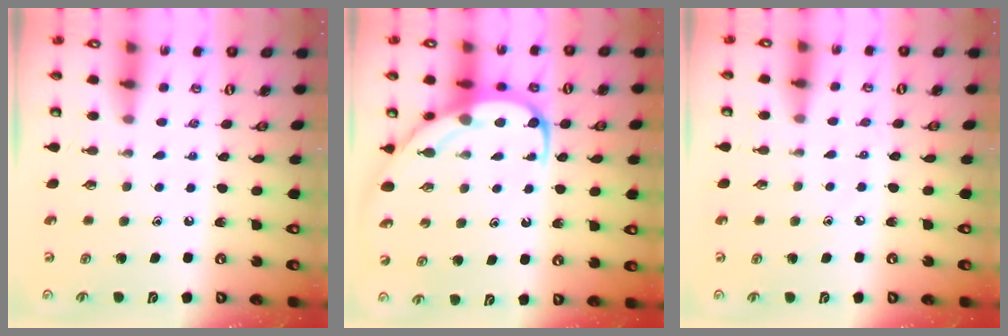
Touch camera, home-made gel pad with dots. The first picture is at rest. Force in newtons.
{"total": 10.1, "press": 10.0, "slide": 1.2}
{"total": 3.2, "press": 3.2, "slide": 0.6}